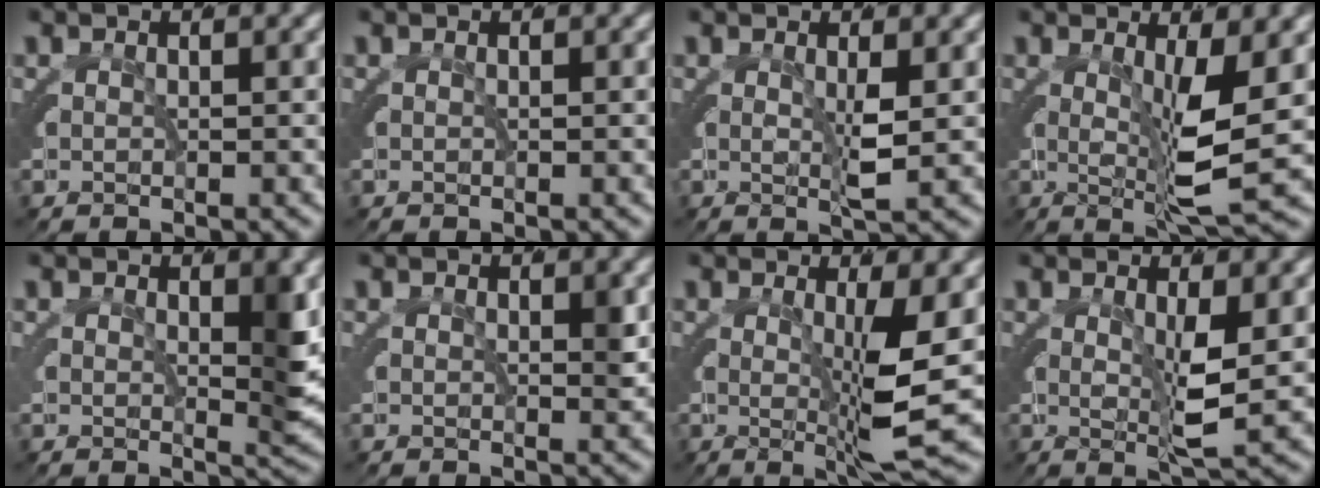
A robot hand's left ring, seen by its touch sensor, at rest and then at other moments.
{"total": 0.0}
{"total": 1.4, "force": [-0.1, -1.1, 0.8], "torque": [-0.007, -0.007, 0.004]}
{"total": 4.2, "force": [0.4, 0.1, 4.2], "torque": [-0.070, -0.008, 0.007]}
{"total": 2.0, "force": [0.2, -0.2, 2.0], "torque": [-0.017, -0.011, 0.009]}
{"total": 0.8, "force": [0.1, 0.1, 0.8], "torque": [-0.001, -0.005, 0.004]}
{"total": 5.0, "force": [0.2, -0.5, 5.0], "torque": [-0.077, -0.007, 0.003]}
{"total": 2.2, "force": [0.3, -0.7, 2.0], "torque": [-0.034, -0.010, 0.008]}